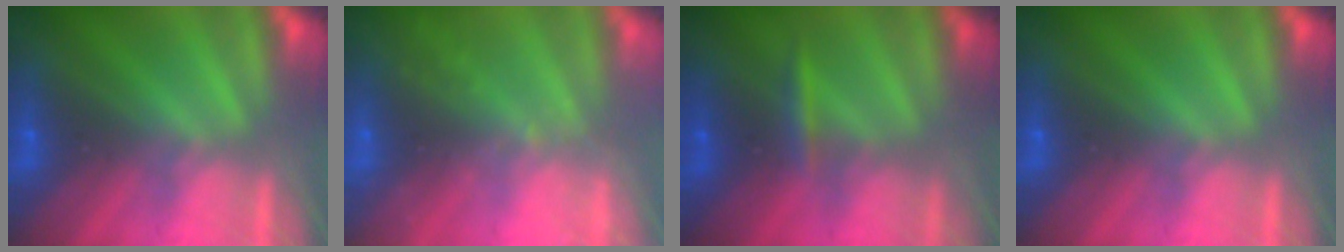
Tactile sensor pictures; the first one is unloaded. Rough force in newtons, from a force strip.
{"total": 2.3}
{"total": 2.4}
{"total": 0.0}